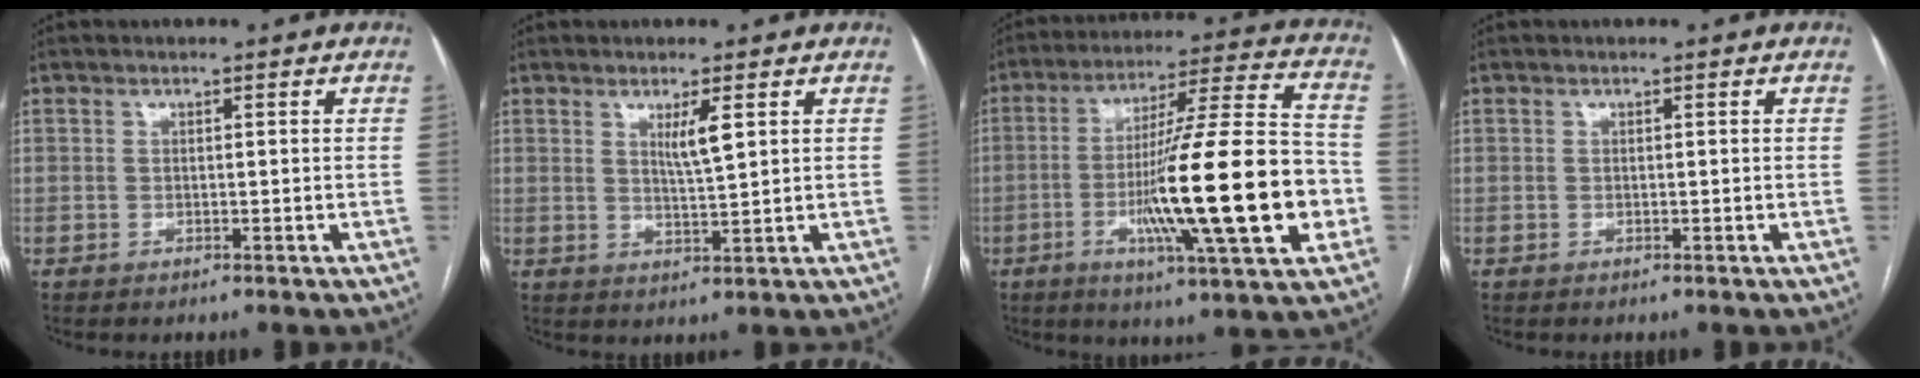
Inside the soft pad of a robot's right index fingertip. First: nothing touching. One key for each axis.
{"total": 3.7, "fx": 1.5, "fy": 0.0, "fz": 3.3, "tx": -0.061, "ty": -0.007, "tz": 0.030}
{"total": 23.3, "fx": -5.2, "fy": 1.1, "fz": 22.7, "tx": -0.351, "ty": -0.007, "tz": -0.085}
{"total": 0.0}